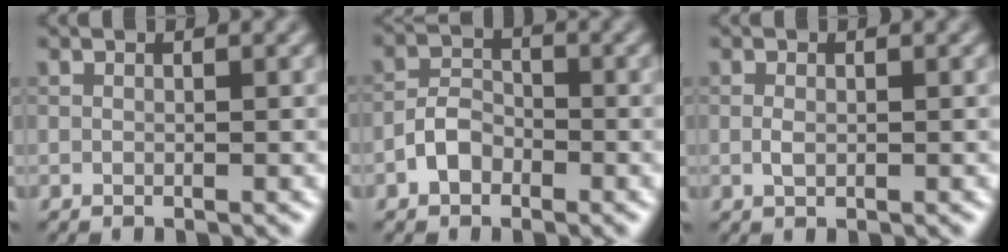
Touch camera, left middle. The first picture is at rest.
{"total": 2.6, "force": [-1.4, 1.8, 1.3], "torque": [-0.022, 0.010, -0.032]}
{"total": 1.0, "force": [0.0, 0.6, 0.8], "torque": [-0.019, -0.002, 0.000]}